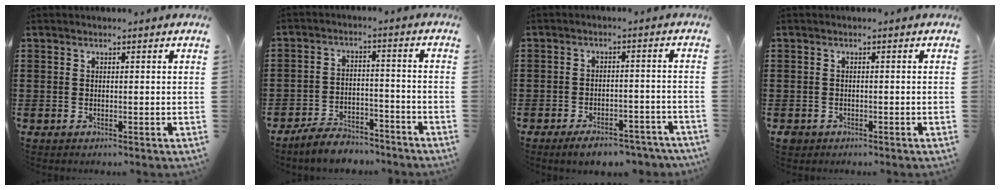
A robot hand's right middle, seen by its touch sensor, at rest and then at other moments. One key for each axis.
{"total": 5.2, "fx": -5.0, "fy": 1.0, "fz": 0.6, "tx": -0.013, "ty": 0.011, "tz": -0.100}
{"total": 4.4, "fx": -4.0, "fy": 0.8, "fz": 1.6, "tx": -0.024, "ty": 0.004, "tz": -0.074}
{"total": 0.9, "fx": -0.7, "fy": 0.5, "fz": 0.2, "tx": -0.005, "ty": 0.000, "tz": -0.016}